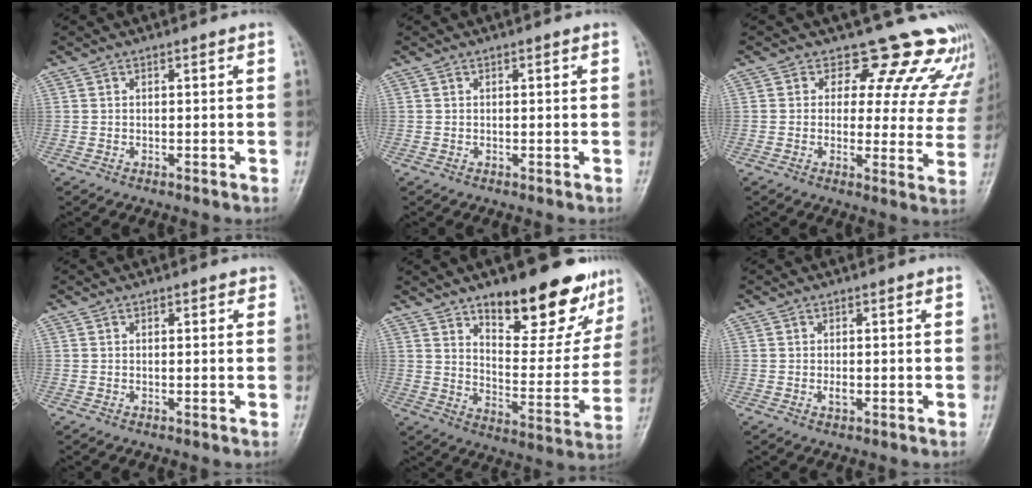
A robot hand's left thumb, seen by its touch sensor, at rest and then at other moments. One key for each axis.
{"total": 0.0}
{"total": 15.0, "fx": 13.5, "fy": 5.9, "fz": 3.0, "tx": 0.022, "ty": -0.098, "tz": 0.127}
{"total": 0.9, "fx": 0.6, "fy": 0.6, "fz": 0.4, "tx": 0.004, "ty": -0.002, "tz": 0.003}
{"total": 21.1, "fx": 14.1, "fy": 8.2, "fz": 13.3, "tx": -0.127, "ty": -0.082, "tz": 0.206}
{"total": 1.3, "fx": 0.1, "fy": 0.7, "fz": 1.1, "tx": -0.018, "ty": -0.003, "tz": 0.002}